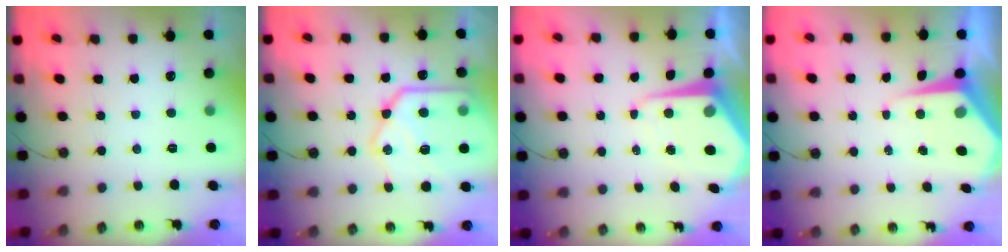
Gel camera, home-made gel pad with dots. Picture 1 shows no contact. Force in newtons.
{"total": 21.6, "press": 21.5, "slide": 2.0}
{"total": 8.7, "press": 8.7, "slide": 0.9}
{"total": 7.3, "press": 7.3, "slide": 0.6}